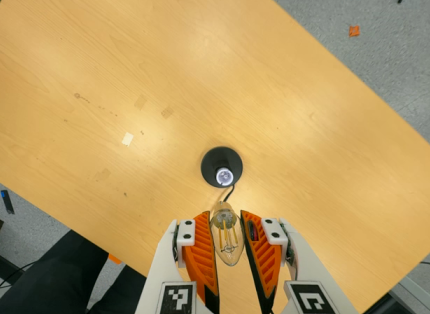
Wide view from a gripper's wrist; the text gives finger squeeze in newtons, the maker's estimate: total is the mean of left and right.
{"total": 9.9, "left": 9.2, "right": 10.6}